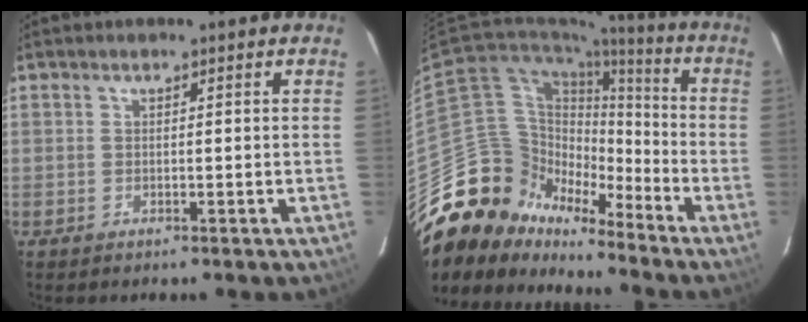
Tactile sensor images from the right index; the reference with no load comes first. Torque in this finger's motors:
{"motor_torque": [0.94, -1.20, 0.04, -0.15]}